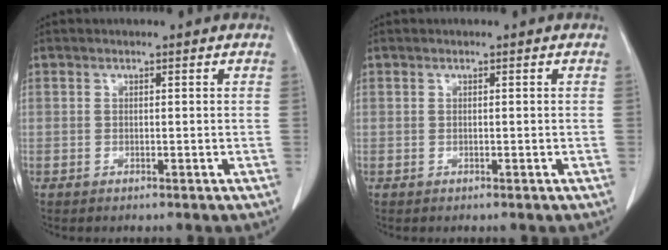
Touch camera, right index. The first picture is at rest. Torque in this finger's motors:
{"motor_torque": [0.00, 0.00, 0.00, 0.00]}